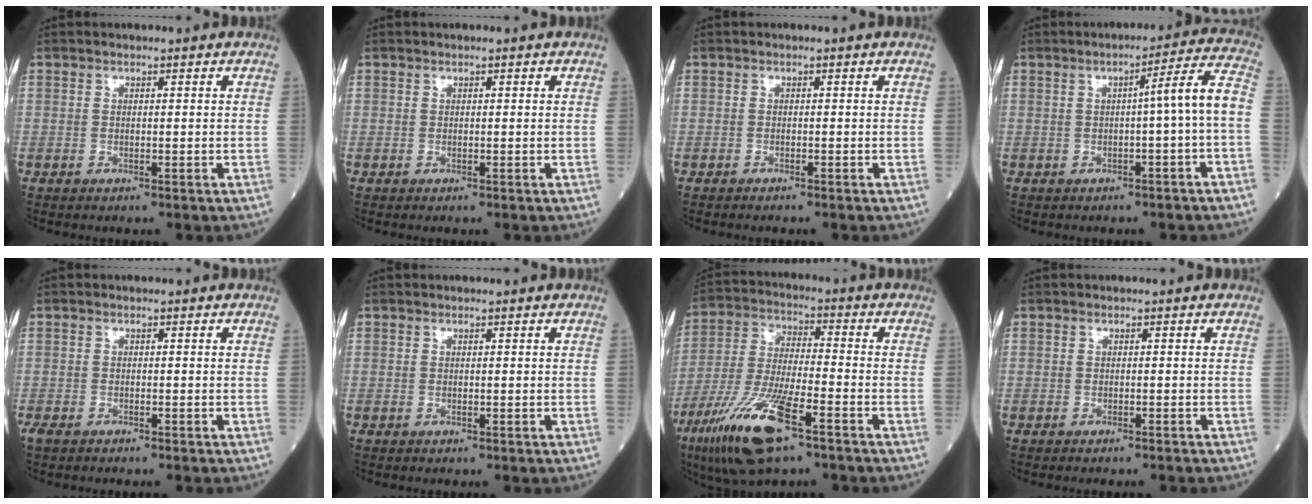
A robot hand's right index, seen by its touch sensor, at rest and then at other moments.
{"total": 0.0}
{"total": 1.0, "force": [-0.9, 0.0, 0.3], "torque": [-0.004, -0.001, -0.013]}
{"total": 6.3, "force": [-0.9, -0.9, 6.2], "torque": [-0.084, 0.016, -0.014]}
{"total": 1.9, "force": [-1.7, 0.6, 0.8], "torque": [-0.018, -0.005, -0.025]}
{"total": 0.0}
{"total": 14.7, "force": [-8.3, 2.6, 11.8], "torque": [-0.249, -0.031, -0.154]}
{"total": 1.5, "force": [-1.5, 0.0, 0.4], "torque": [-0.005, -0.001, -0.018]}